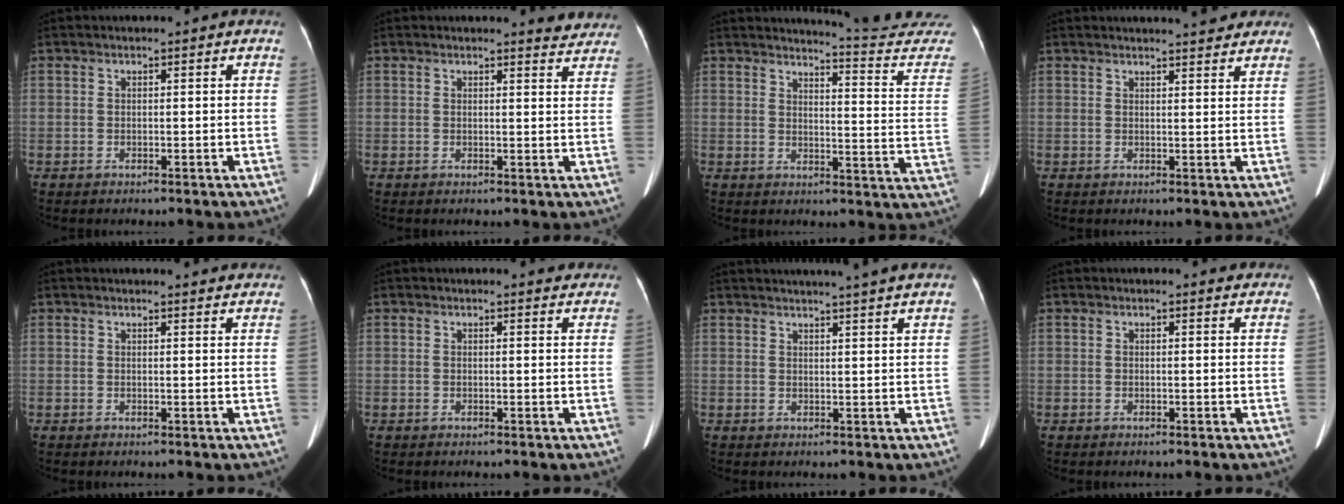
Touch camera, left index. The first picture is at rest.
{"total": 3.8, "force": [3.7, 0.7, 0.4], "torque": [0.000, -0.017, 0.022]}
{"total": 15.6, "force": [15.4, -2.0, 1.2], "torque": [-0.014, -0.145, 0.157]}
{"total": 6.3, "force": [5.8, 0.9, 2.3], "torque": [-0.029, 0.004, 0.060]}
{"total": 6.0, "force": [5.8, 0.7, 1.6], "torque": [-0.013, 0.003, 0.048]}
{"total": 2.9, "force": [2.8, 0.6, 0.6], "torque": [-0.007, -0.004, 0.018]}
{"total": 10.5, "force": [9.5, -1.1, 4.4], "torque": [-0.060, 0.004, 0.103]}
{"total": 1.9, "force": [1.8, 0.5, 0.3], "torque": [-0.008, -0.002, 0.009]}